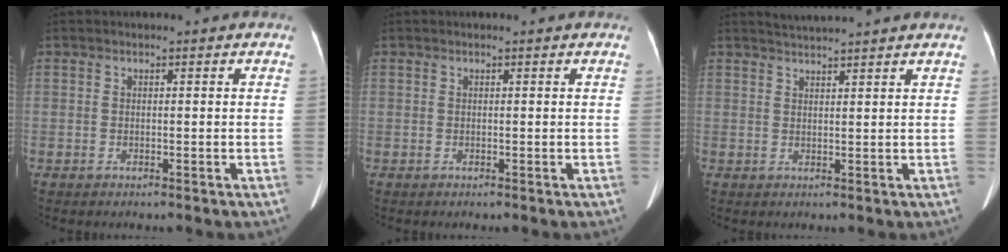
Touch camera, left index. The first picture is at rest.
{"total": 0.0}
{"total": 4.1, "force": [3.8, -1.0, 1.1], "torque": [-0.017, 0.019, 0.059]}